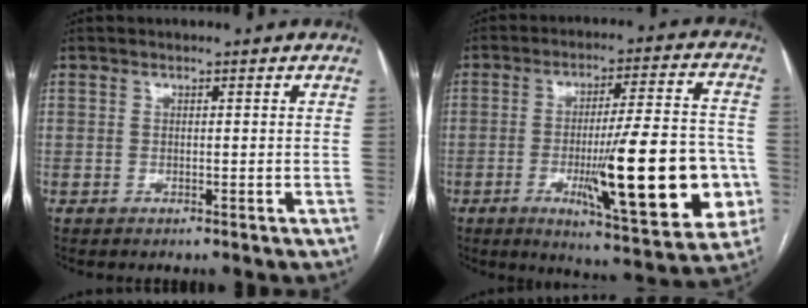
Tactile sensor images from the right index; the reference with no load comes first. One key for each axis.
{"total": 21.0, "fx": -4.9, "fy": 3.3, "fz": 20.1, "tx": -0.265, "ty": -0.001, "tz": -0.060}